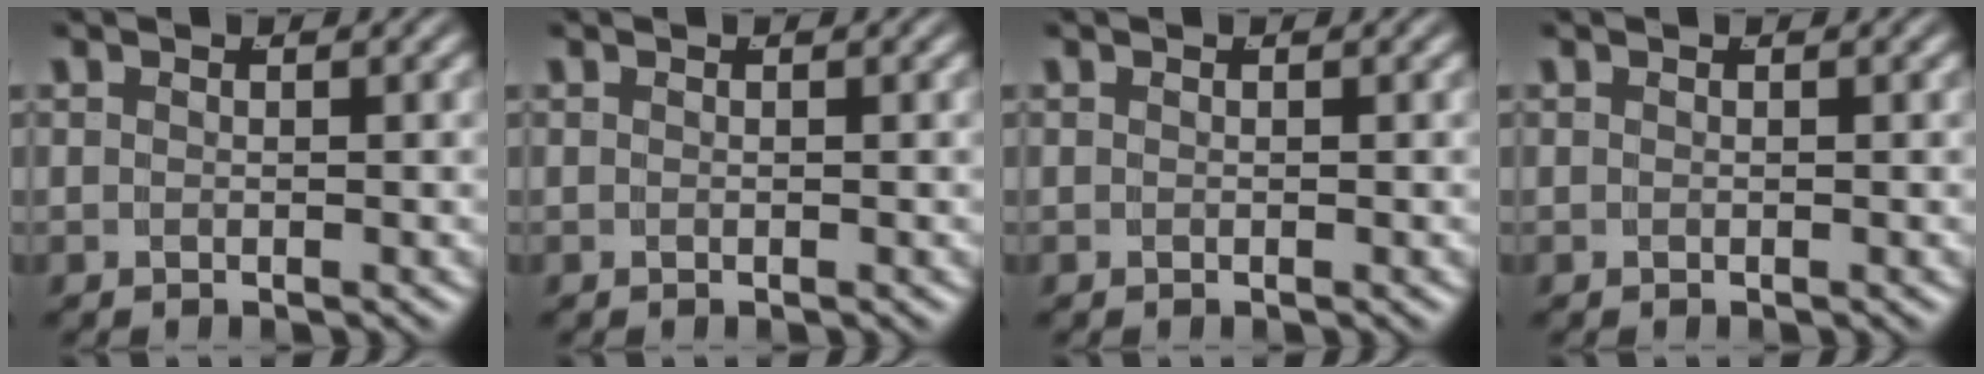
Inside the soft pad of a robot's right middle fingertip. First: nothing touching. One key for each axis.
{"total": 0.0}
{"total": 0.0}
{"total": 0.0}